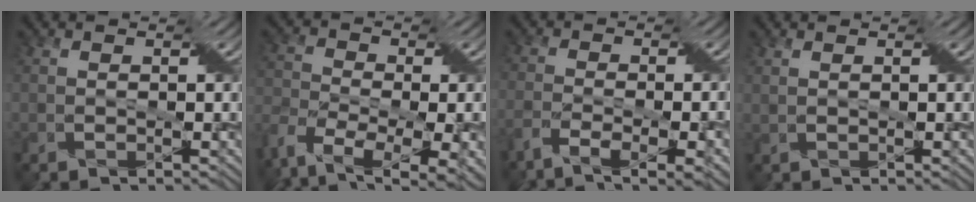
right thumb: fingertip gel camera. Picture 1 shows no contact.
{"total": 13.2, "force": [-8.4, 6.2, 8.1], "torque": [-0.182, -0.024, -0.108]}
{"total": 7.6, "force": [-4.8, 2.0, 5.5], "torque": [-0.103, -0.009, -0.082]}
{"total": 0.8, "force": [0.8, -0.1, 0.3], "torque": [-0.013, 0.004, 0.012]}